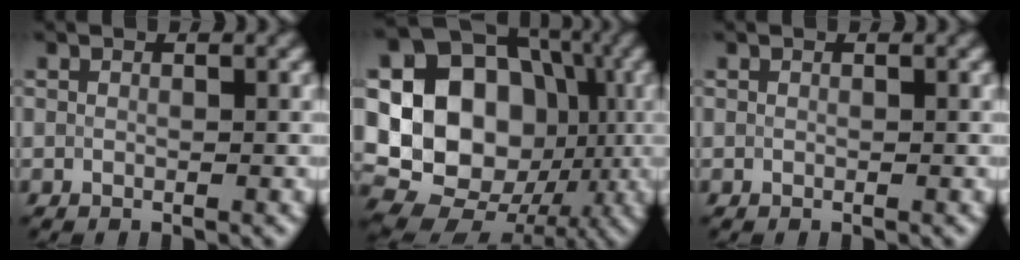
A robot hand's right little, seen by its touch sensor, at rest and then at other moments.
{"total": 16.2, "force": [-0.5, 13.3, 9.2], "torque": [-0.148, 0.001, -0.026]}
{"total": 0.0}